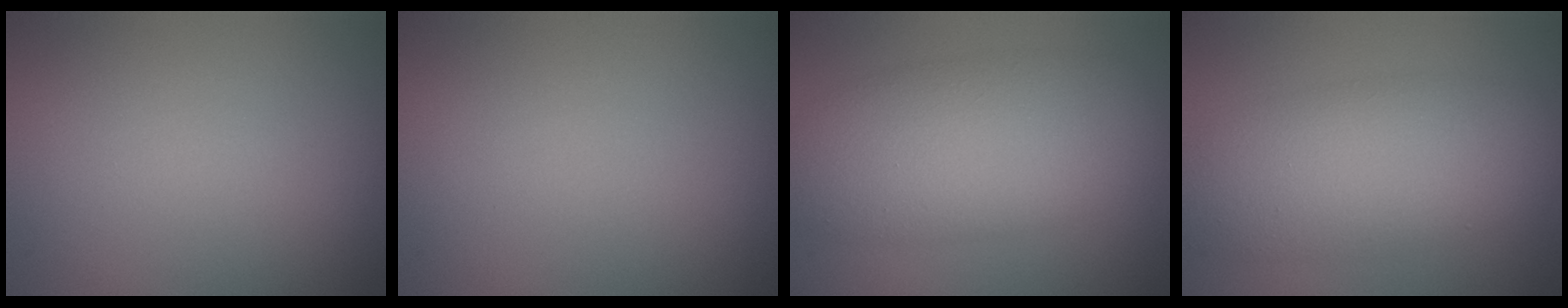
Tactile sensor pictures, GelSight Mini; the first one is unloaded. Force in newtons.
{"total": 0.0}
{"total": 8.1, "press": 8.1, "slide": 0.3}
{"total": 7.3, "press": 7.3, "slide": 0.2}